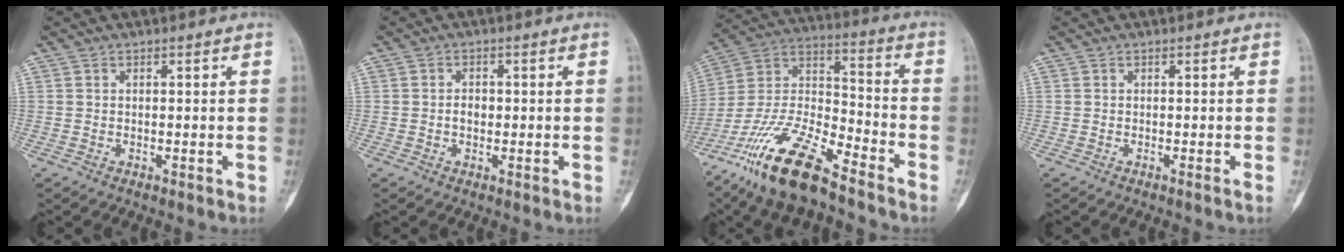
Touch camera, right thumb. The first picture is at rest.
{"total": 2.0, "force": [-0.2, 1.5, 1.3], "torque": [-0.012, 0.005, -0.007]}
{"total": 19.2, "force": [-13.5, 5.2, 12.6], "torque": [-0.254, 0.061, -0.254]}
{"total": 0.6, "force": [-0.3, -0.2, 0.4], "torque": [-0.003, 0.003, -0.007]}